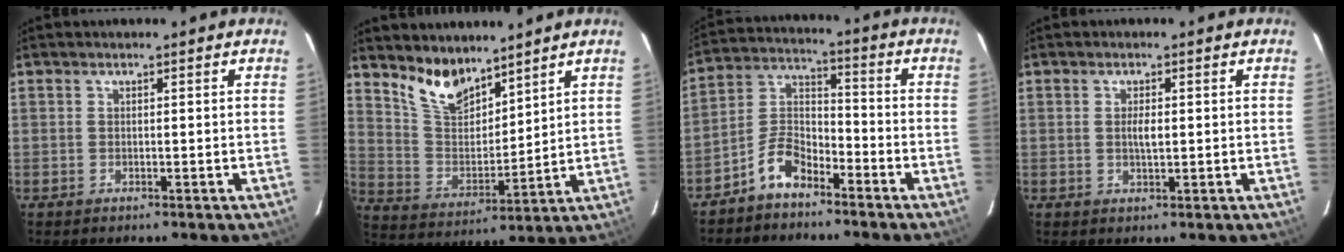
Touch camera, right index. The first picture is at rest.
{"total": 10.4, "force": [8.3, 4.4, 4.5], "torque": [-0.089, 0.002, 0.168]}
{"total": 7.8, "force": [-5.6, 3.6, 4.1], "torque": [-0.097, 0.025, -0.111]}
{"total": 2.1, "force": [0.1, 0.8, 2.0], "torque": [-0.036, -0.001, 0.003]}